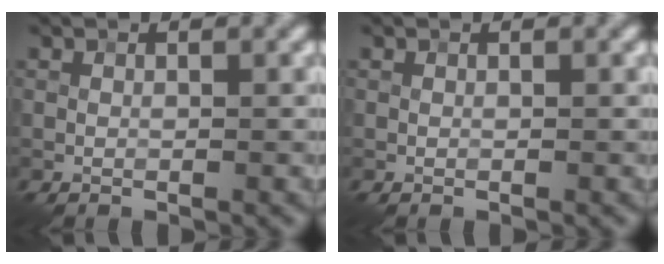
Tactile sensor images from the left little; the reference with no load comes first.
{"total": 0.0}